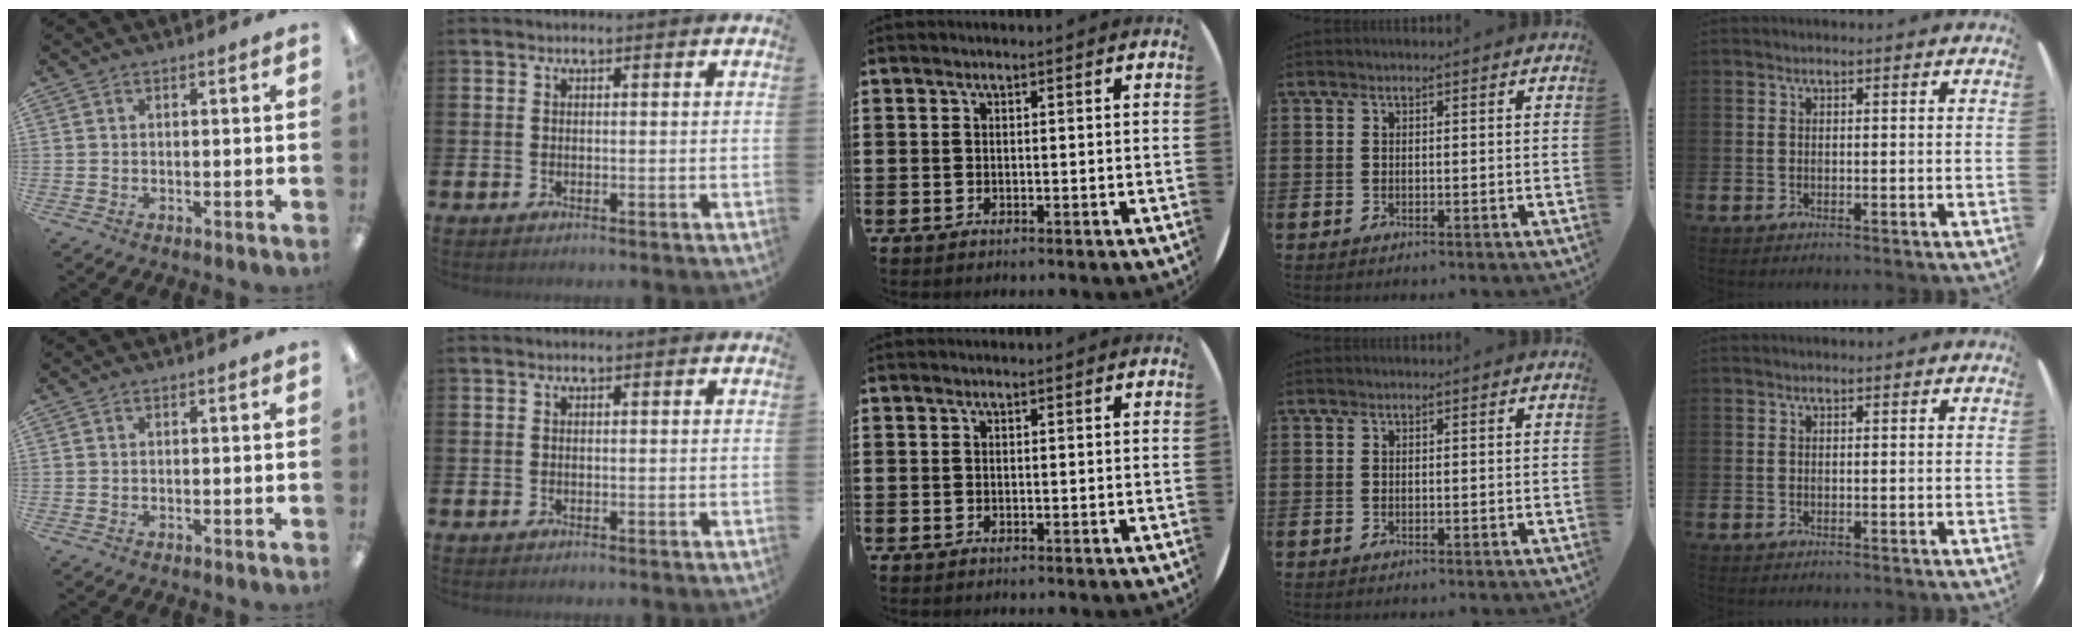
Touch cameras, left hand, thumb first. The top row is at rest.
{}